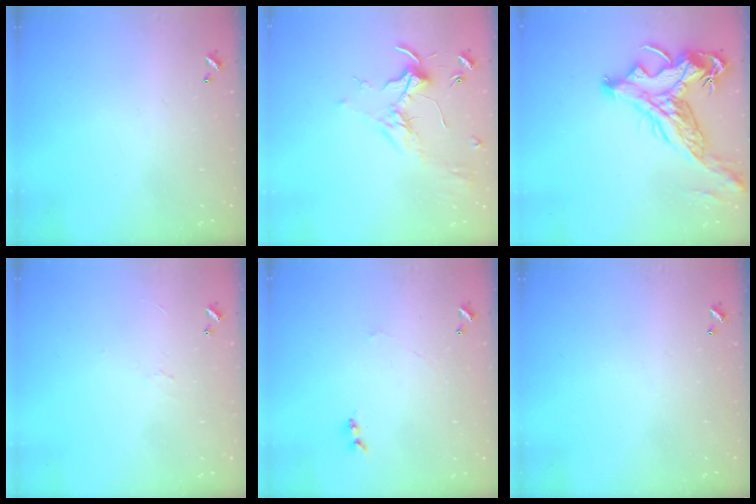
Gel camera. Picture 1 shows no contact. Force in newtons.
{"total": 1.7, "press": 1.5, "slide": 0.7}
{"total": 9.2, "press": 8.8, "slide": 2.6}
{"total": 2.3, "press": 2.2, "slide": 0.6}
{"total": 1.2, "press": 1.1, "slide": 0.3}
{"total": 0.0}